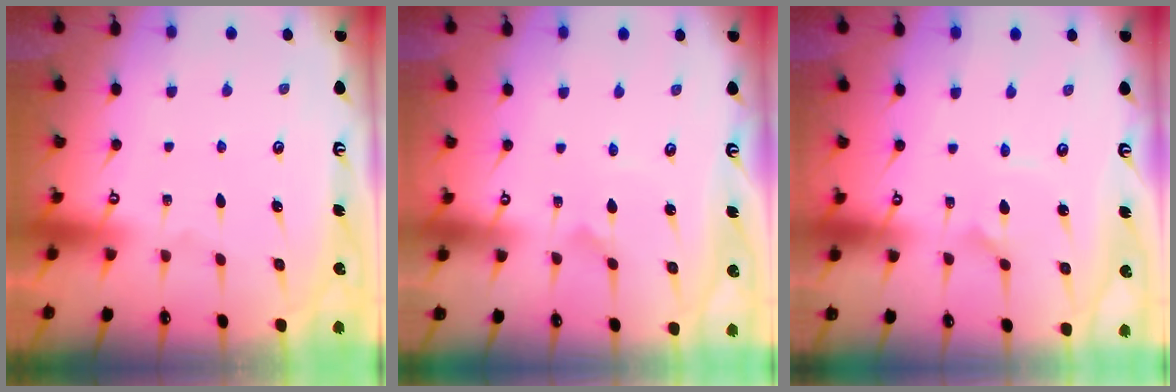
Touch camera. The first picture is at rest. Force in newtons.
{"total": 0.9, "press": 0.9, "slide": 0.0}
{"total": 1.6, "press": 1.5, "slide": 0.4}